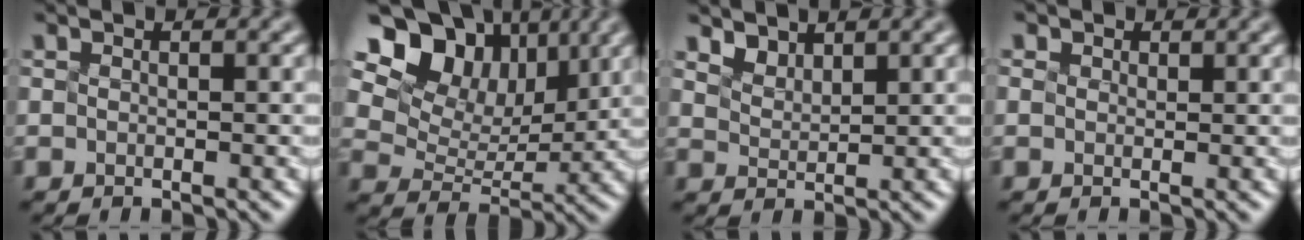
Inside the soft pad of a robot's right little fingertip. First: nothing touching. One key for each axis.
{"total": 11.3, "fx": 6.6, "fy": 7.6, "fz": 5.0, "tx": -0.134, "ty": 0.029, "tz": 0.142}
{"total": 2.0, "fx": 0.7, "fy": -1.2, "fz": -1.4, "tx": 0.004, "ty": -0.014, "tz": 0.054}
{"total": 2.4, "fx": -0.6, "fy": -1.3, "fz": -1.9, "tx": 0.007, "ty": -0.019, "tz": 0.018}